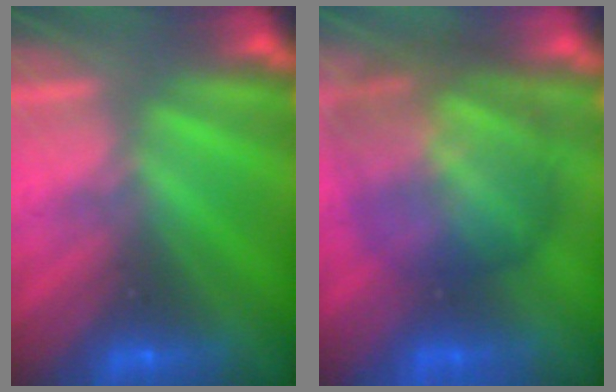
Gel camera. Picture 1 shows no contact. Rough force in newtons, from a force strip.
{"total": 7.8}